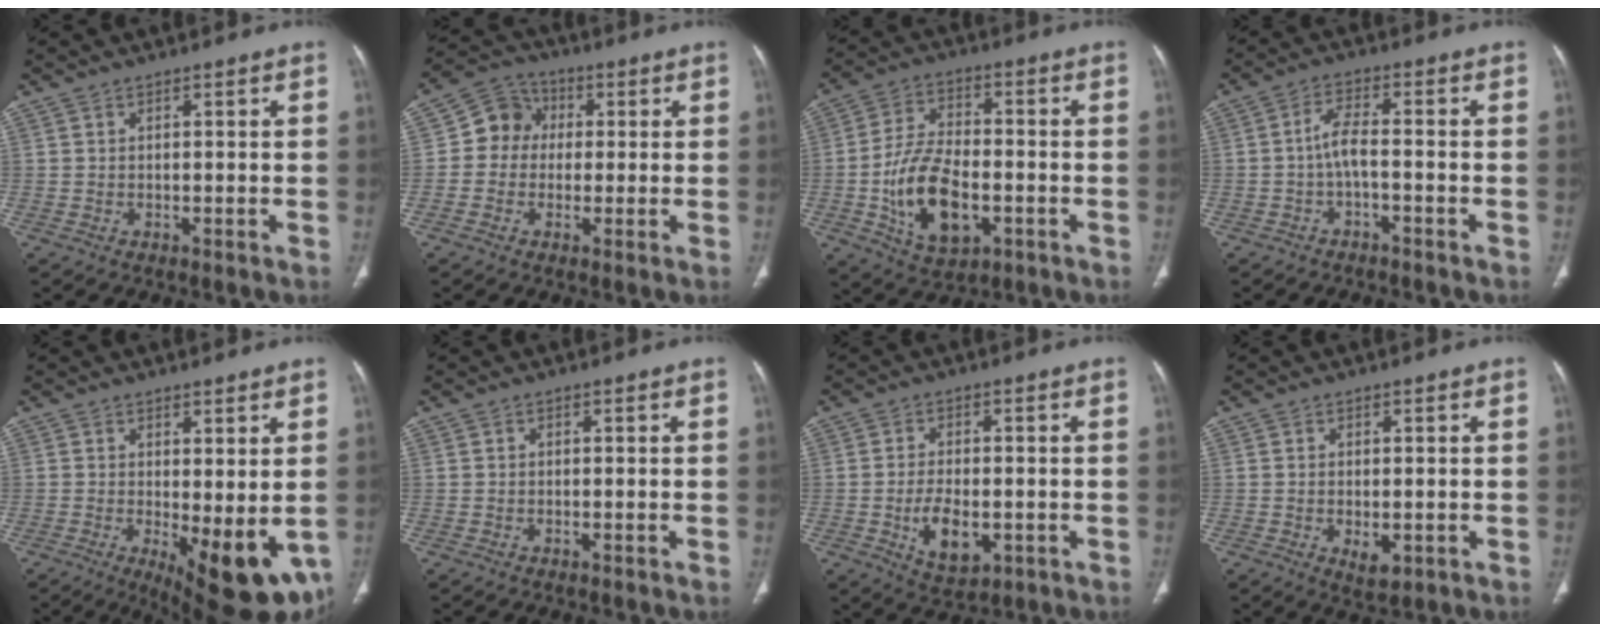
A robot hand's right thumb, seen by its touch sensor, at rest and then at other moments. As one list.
[{"total": 7.6, "force": [0.5, 6.8, 3.4], "torque": [-0.035, 0.020, -0.006]}, {"total": 14.6, "force": [-3.6, 8.3, 11.5], "torque": [-0.199, 0.011, -0.059]}, {"total": 4.0, "force": [-1.4, 1.5, 3.4], "torque": [-0.068, 0.026, -0.029]}, {"total": 12.4, "force": [-2.0, 4.5, 11.4], "torque": [-0.145, -0.027, -0.012]}, {"total": 0.0}, {"total": 8.0, "force": [-1.9, 4.5, 6.4], "torque": [-0.101, -0.002, -0.023]}, {"total": 3.7, "force": [-0.8, 2.0, 3.0], "torque": [-0.046, -0.009, -0.006]}]